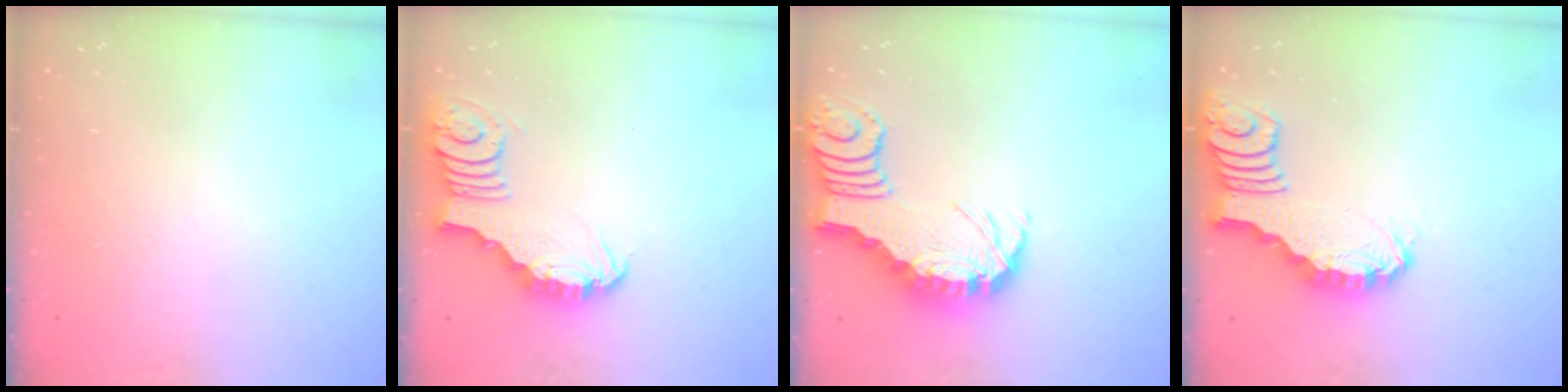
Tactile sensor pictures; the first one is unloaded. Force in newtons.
{"total": 3.6, "press": 3.6, "slide": 0.4}
{"total": 3.3, "press": 3.3, "slide": 0.5}
{"total": 2.4, "press": 2.4, "slide": 0.2}